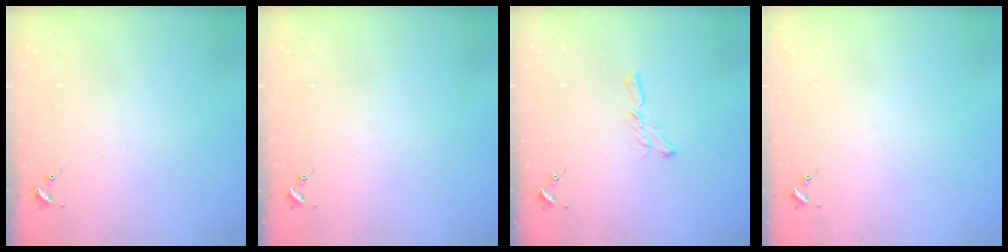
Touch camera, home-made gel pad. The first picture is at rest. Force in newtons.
{"total": 0.0}
{"total": 5.6, "press": 5.6, "slide": 0.2}
{"total": 0.0}